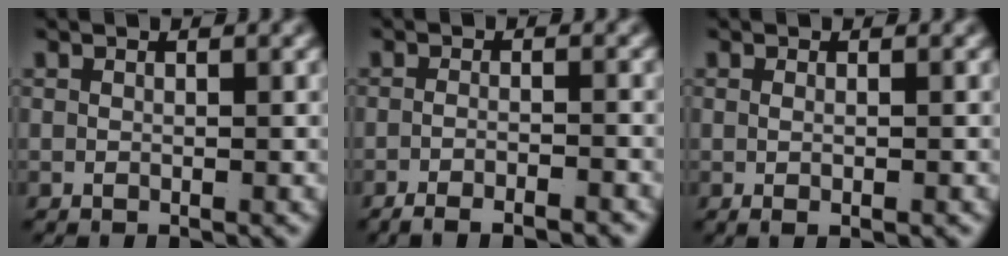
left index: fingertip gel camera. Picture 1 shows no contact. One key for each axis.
{"total": 3.7, "fx": -3.4, "fy": 0.5, "fz": 1.3, "tx": -0.019, "ty": -0.007, "tz": -0.054}
{"total": 1.1, "fx": -0.4, "fy": -0.4, "fz": 0.9, "tx": -0.016, "ty": -0.008, "tz": -0.001}